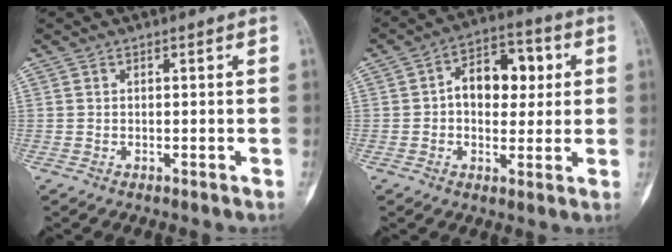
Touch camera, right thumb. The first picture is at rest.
{"total": 11.5, "force": [1.7, 7.5, 8.5], "torque": [-0.089, 0.019, 0.021]}